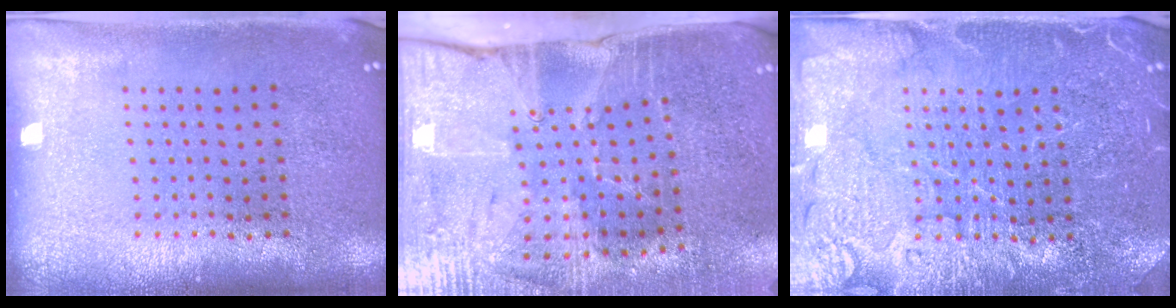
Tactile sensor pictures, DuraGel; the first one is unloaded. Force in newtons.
{"total": 4.3, "press": 3.6, "slide": 2.3}
{"total": 4.4, "press": 4.3, "slide": 1.0}